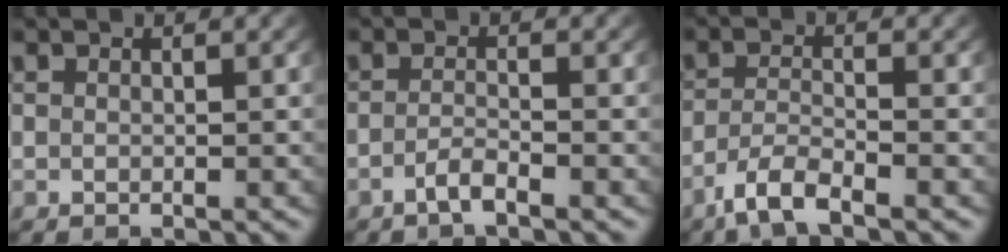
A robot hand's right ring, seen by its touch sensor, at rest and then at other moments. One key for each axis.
{"total": 1.9, "fx": -1.6, "fy": 0.0, "fz": 1.0, "tx": -0.028, "ty": -0.008, "tz": -0.028}
{"total": 3.3, "fx": -2.5, "fy": 0.8, "fz": 2.0, "tx": -0.050, "ty": -0.010, "tz": -0.040}